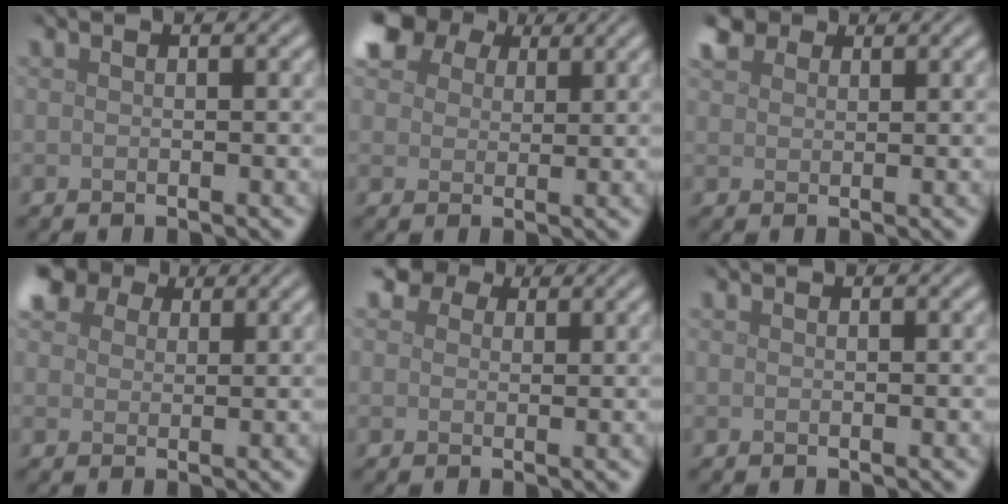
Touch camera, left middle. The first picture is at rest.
{"total": 7.1, "force": [4.3, 4.5, 3.5], "torque": [-0.094, 0.024, 0.060]}
{"total": 2.8, "force": [1.9, 1.7, 1.1], "torque": [-0.027, 0.010, 0.035]}
{"total": 6.3, "force": [4.1, 3.8, 3.0], "torque": [-0.079, 0.018, 0.061]}
{"total": 3.1, "force": [2.0, 2.0, 1.3], "torque": [-0.029, 0.002, 0.019]}
{"total": 0.0}